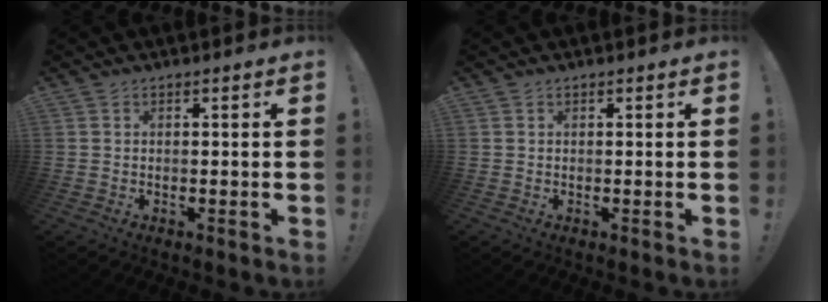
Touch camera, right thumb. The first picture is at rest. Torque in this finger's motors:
{"motor_torque": [-0.03, 0.07, -0.07, 0.03, 0.03]}